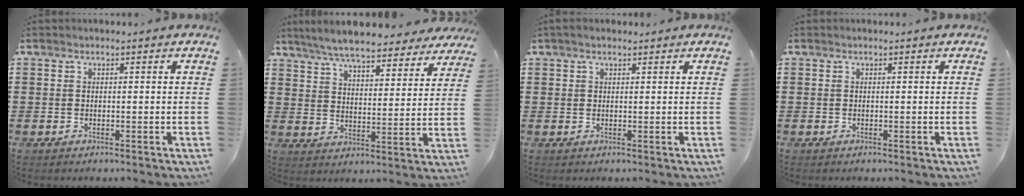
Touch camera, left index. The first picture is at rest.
{"total": 7.1, "force": [6.7, 0.4, 2.4], "torque": [-0.074, -0.031, 0.120]}
{"total": 1.1, "force": [0.8, 0.3, 0.7], "torque": [-0.015, 0.002, 0.015]}
{"total": 0.0}